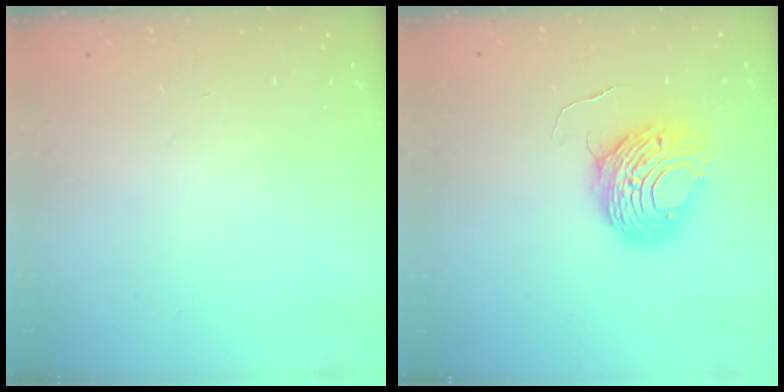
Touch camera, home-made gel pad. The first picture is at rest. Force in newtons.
{"total": 8.7, "press": 8.7, "slide": 0.9}